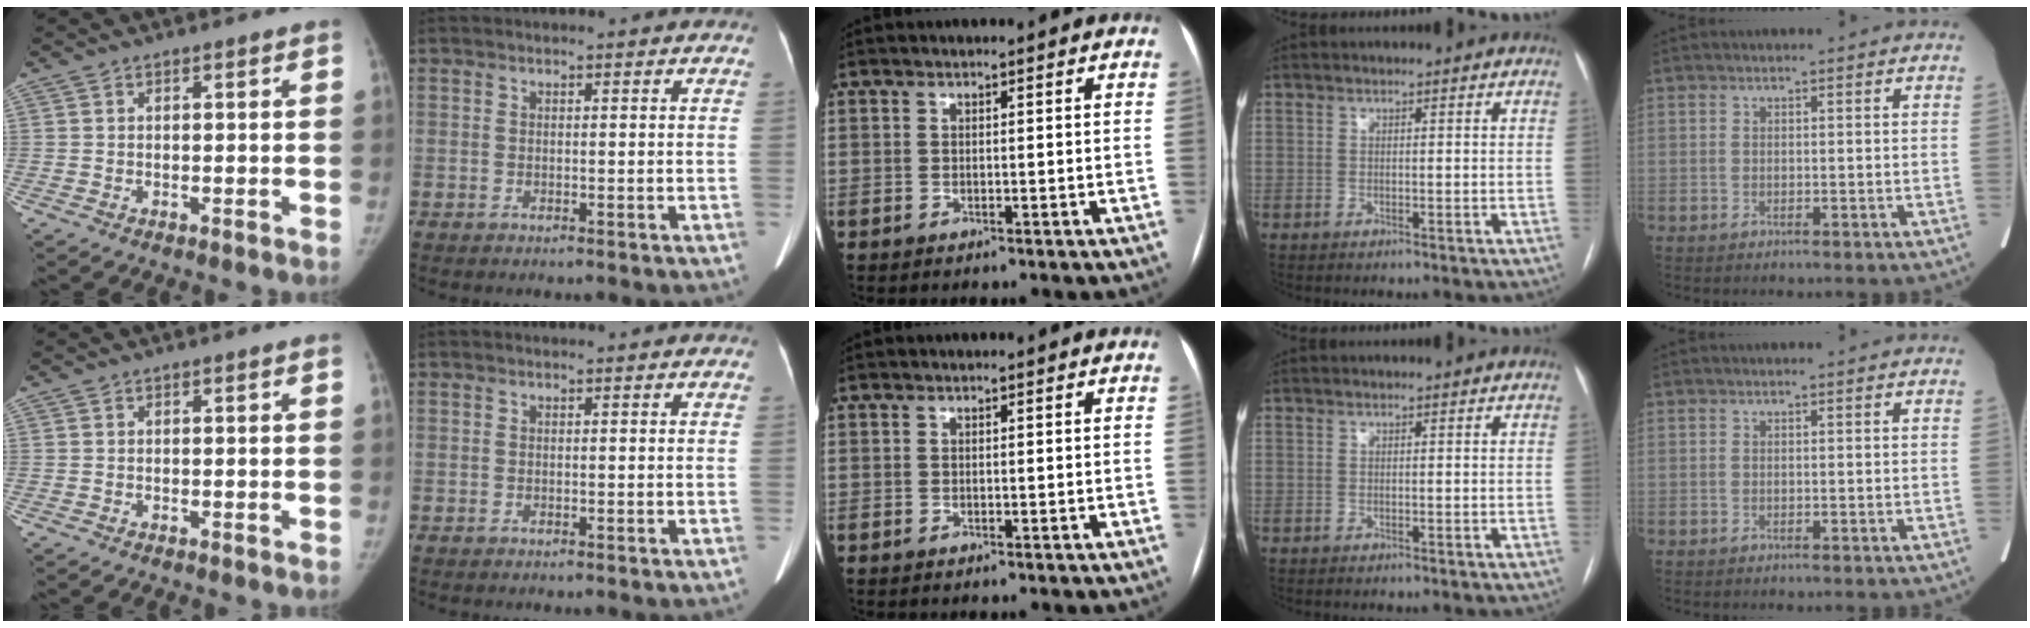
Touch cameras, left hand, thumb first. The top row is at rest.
{}